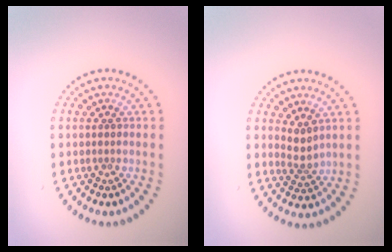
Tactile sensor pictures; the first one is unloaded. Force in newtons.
{"total": 1.8, "press": 1.2, "slide": 1.3}